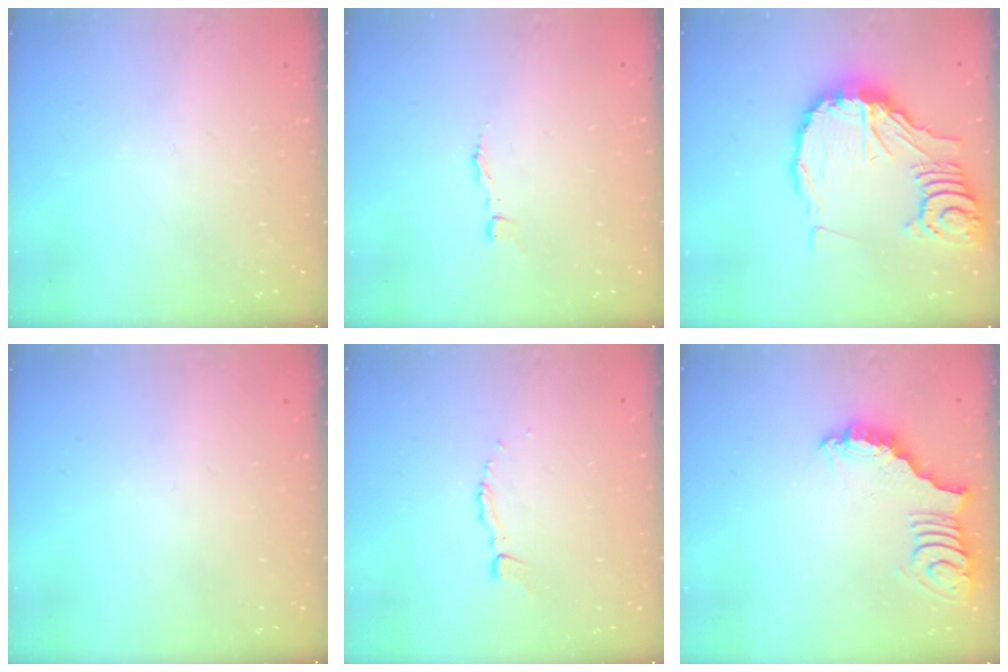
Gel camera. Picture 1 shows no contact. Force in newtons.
{"total": 2.9, "press": 2.9, "slide": 0.2}
{"total": 19.8, "press": 19.7, "slide": 2.2}
{"total": 0.0}
{"total": 3.4, "press": 3.4, "slide": 0.3}
{"total": 3.2, "press": 3.1, "slide": 0.6}